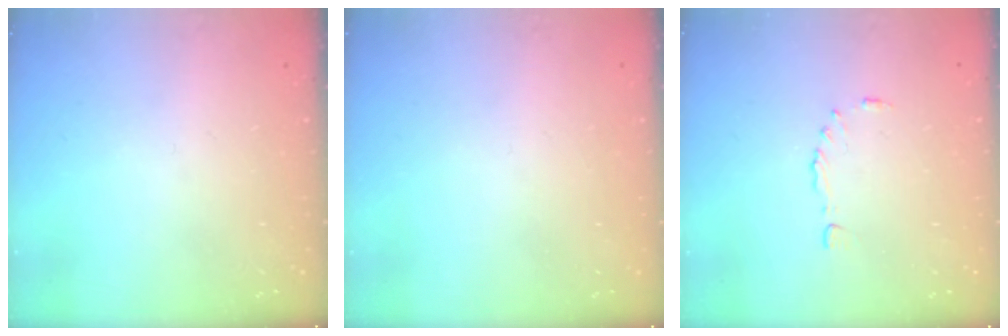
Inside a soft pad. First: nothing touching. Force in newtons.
{"total": 0.0}
{"total": 4.2, "press": 4.1, "slide": 0.5}